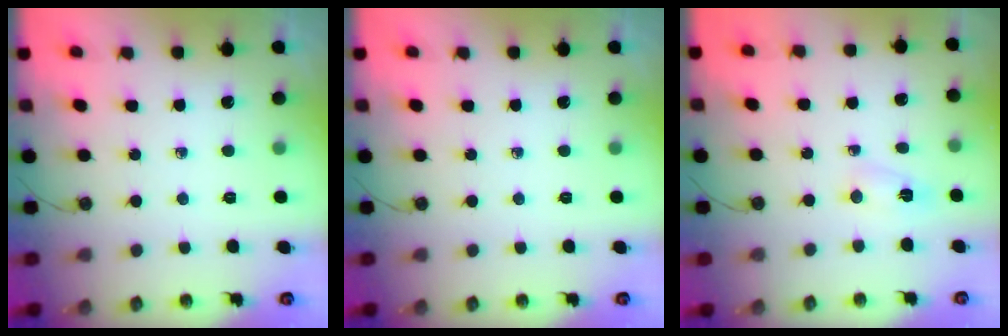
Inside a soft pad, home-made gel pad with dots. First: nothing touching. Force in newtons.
{"total": 0.0}
{"total": 2.2, "press": 2.2, "slide": 0.5}